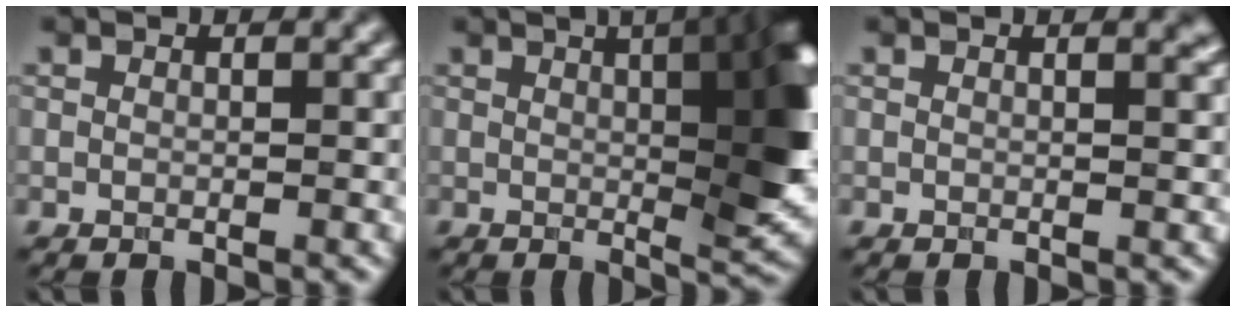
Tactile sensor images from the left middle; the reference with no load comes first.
{"total": 13.0, "force": [2.2, 4.8, 11.9], "torque": [-0.096, 0.011, 0.022]}
{"total": 1.5, "force": [0.8, 0.5, 1.2], "torque": [-0.006, 0.002, 0.008]}